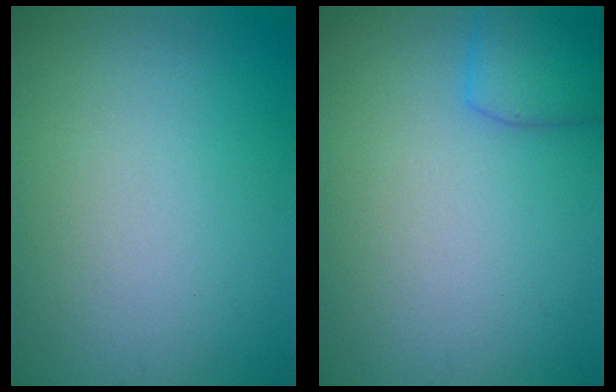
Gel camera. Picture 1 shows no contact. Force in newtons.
{"total": 2.7, "press": 2.6, "slide": 0.2}